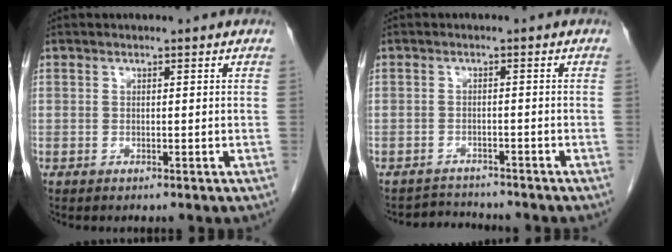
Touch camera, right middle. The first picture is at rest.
{"total": 1.8, "force": [-1.5, -0.3, -0.8], "torque": [0.011, -0.014, -0.023]}